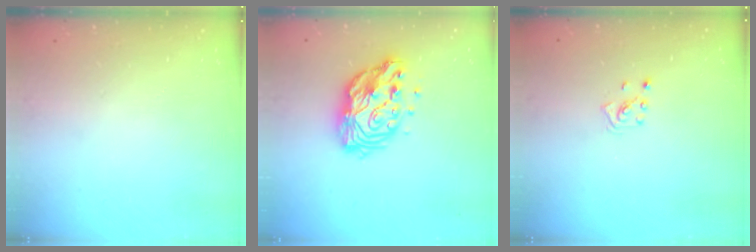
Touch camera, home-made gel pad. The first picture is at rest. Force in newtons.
{"total": 13.4, "press": 13.4, "slide": 1.2}
{"total": 2.1, "press": 2.0, "slide": 0.3}